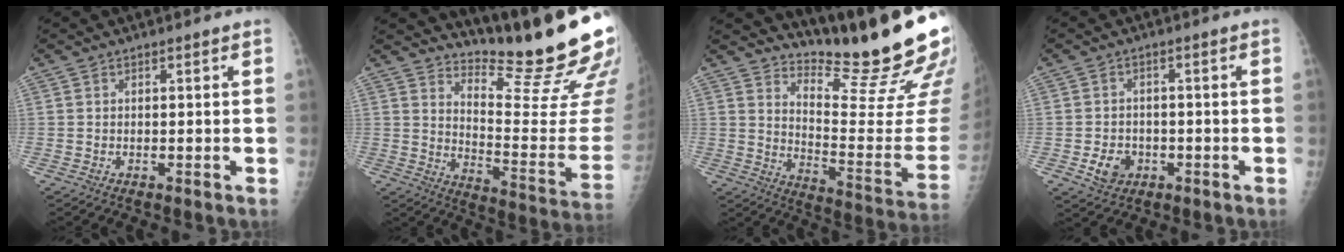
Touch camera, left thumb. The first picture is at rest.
{"total": 18.9, "force": [16.8, 1.2, 8.7], "torque": [-0.107, -0.179, 0.239]}
{"total": 19.2, "force": [16.8, 1.5, 9.1], "torque": [-0.112, -0.173, 0.241]}
{"total": 5.1, "force": [-1.7, 4.1, 2.5], "torque": [-0.029, 0.007, -0.023]}